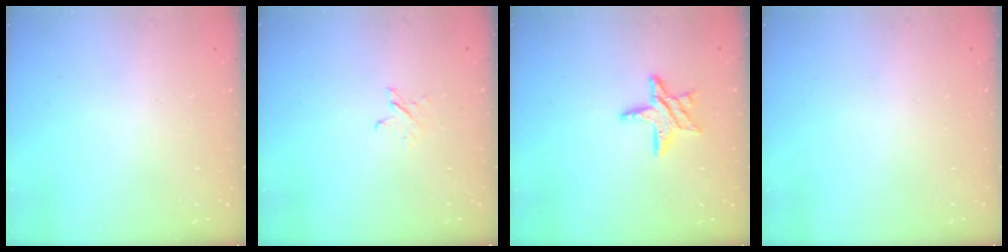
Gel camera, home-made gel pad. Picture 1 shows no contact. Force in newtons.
{"total": 2.4, "press": 2.4, "slide": 0.3}
{"total": 9.8, "press": 9.7, "slide": 1.0}
{"total": 0.0}